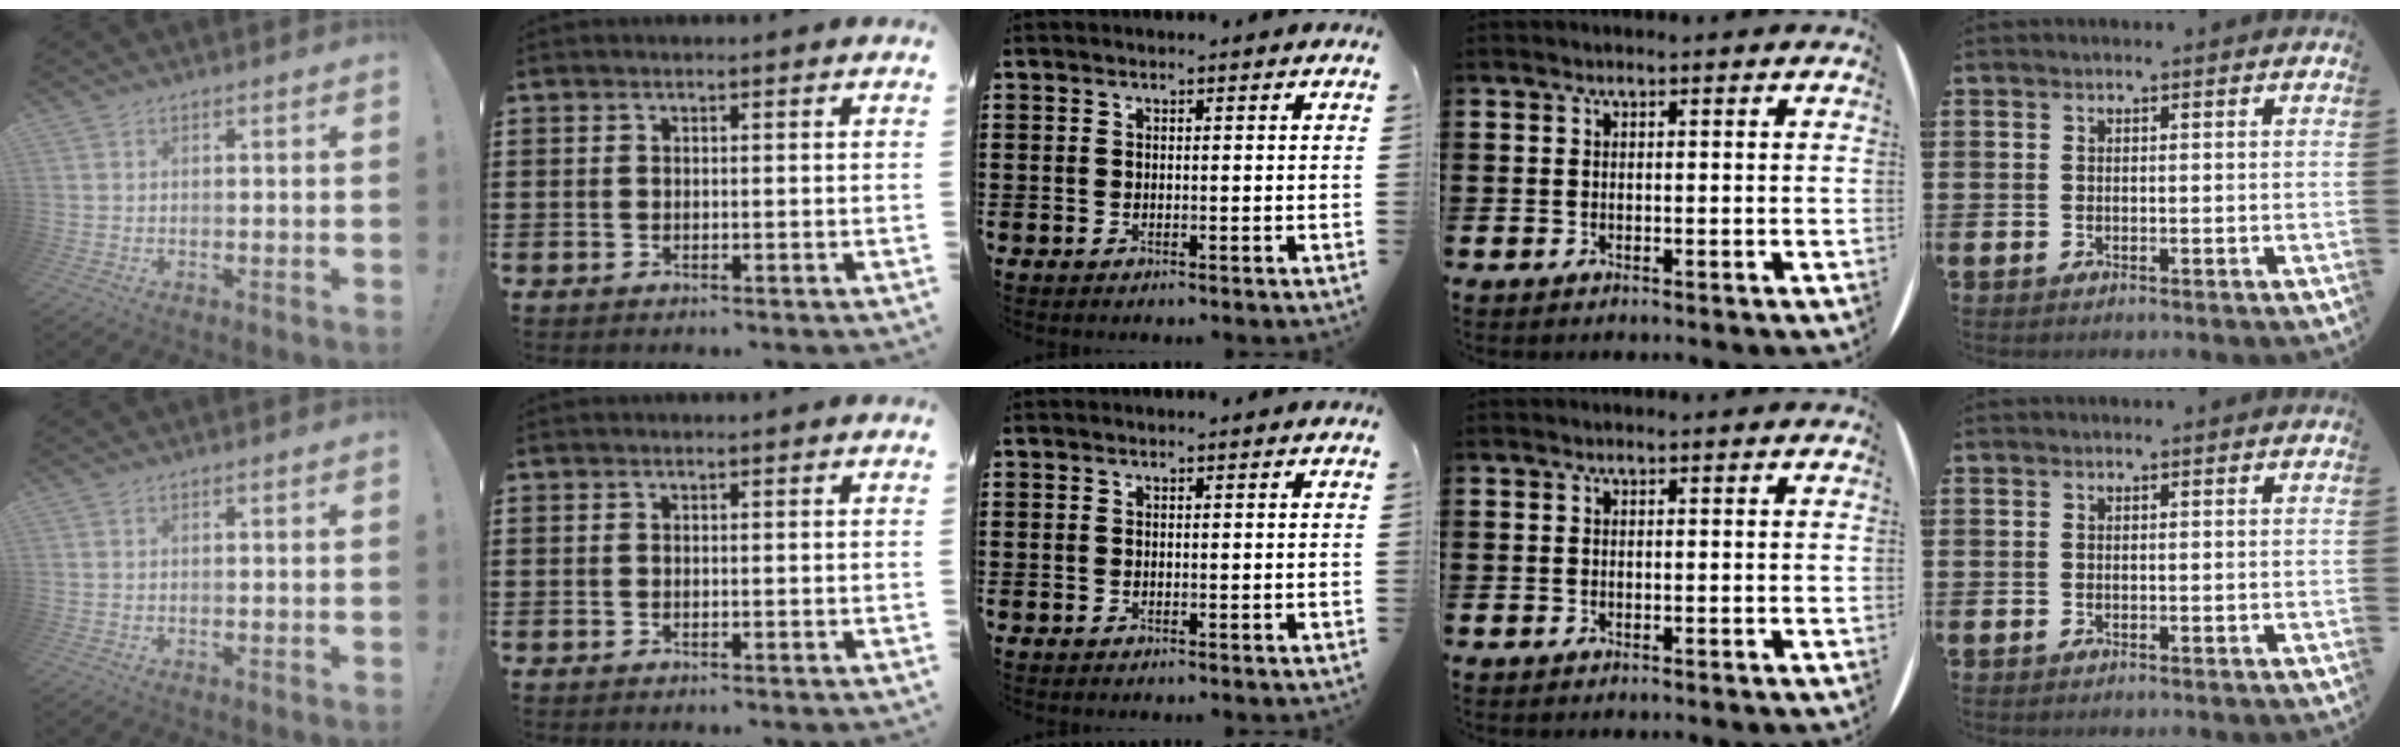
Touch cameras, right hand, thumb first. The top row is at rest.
{}